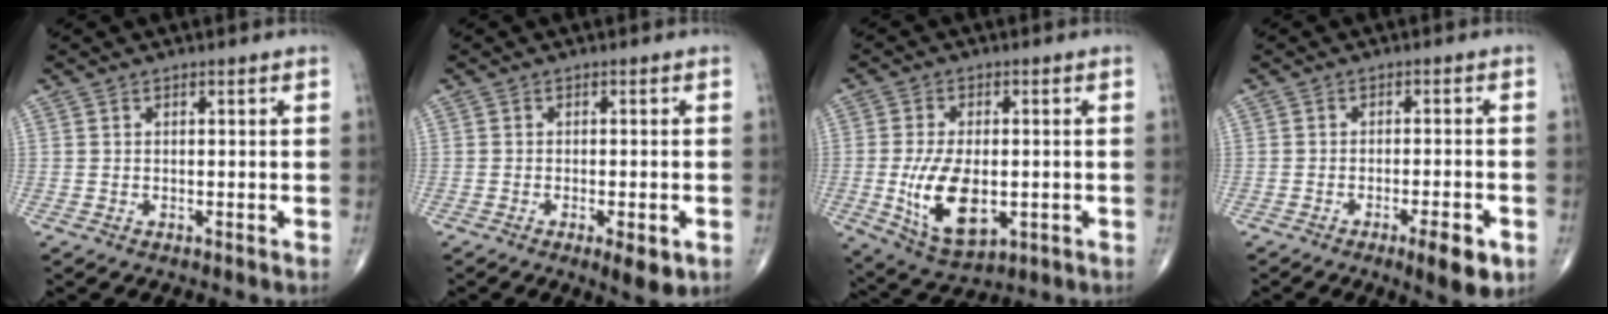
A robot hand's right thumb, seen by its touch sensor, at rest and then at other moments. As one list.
[{"total": 4.8, "force": [-1.9, 1.4, 4.1], "torque": [-0.058, -0.005, -0.022]}, {"total": 12.6, "force": [-2.0, 6.7, 10.5], "torque": [-0.188, -0.012, -0.021]}, {"total": 6.5, "force": [-3.1, 1.4, 5.5], "torque": [-0.078, 0.004, -0.041]}]